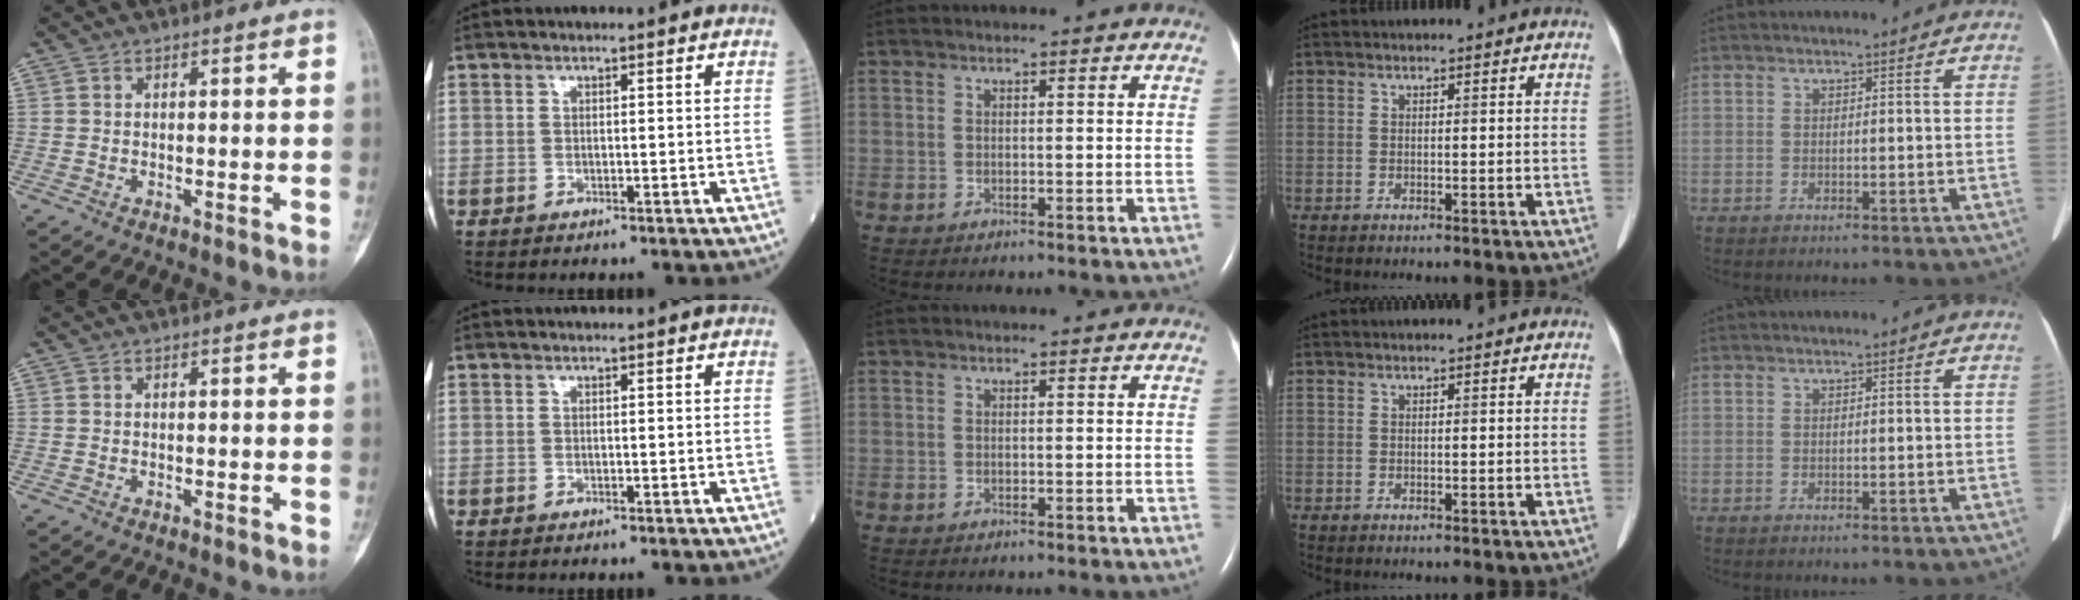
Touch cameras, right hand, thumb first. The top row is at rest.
{}